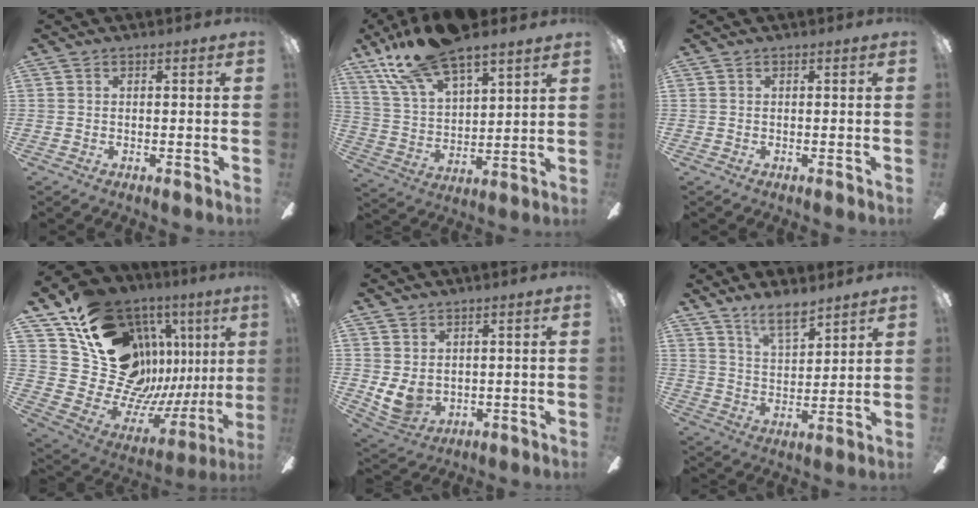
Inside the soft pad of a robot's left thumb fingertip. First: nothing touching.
{"total": 17.5, "force": [13.8, 5.6, 9.1], "torque": [-0.183, -0.068, 0.247]}
{"total": 0.0}
{"total": 18.8, "force": [10.3, 12.5, 9.5], "torque": [-0.150, -0.098, 0.228]}
{"total": 6.2, "force": [1.0, 4.9, 3.6], "torque": [-0.092, -0.012, 0.018]}
{"total": 9.2, "force": [7.5, 3.1, 4.3], "torque": [-0.069, -0.041, 0.133]}